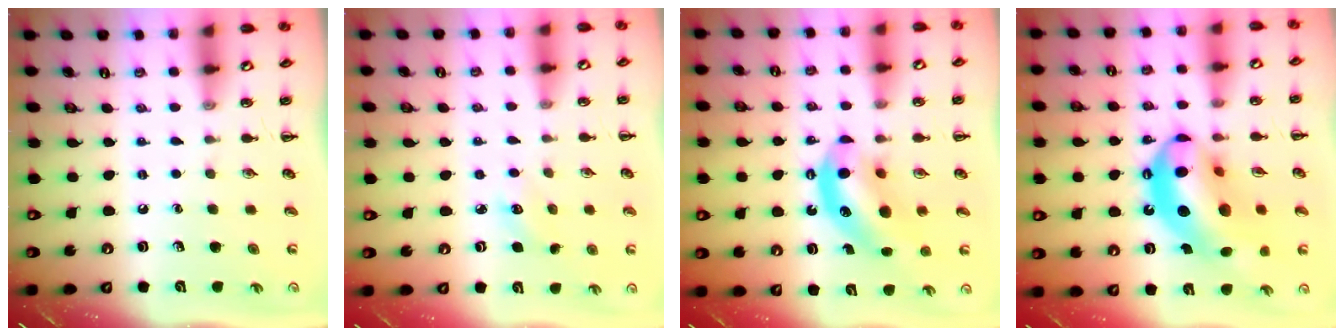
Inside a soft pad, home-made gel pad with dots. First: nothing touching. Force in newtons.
{"total": 3.6, "press": 3.4, "slide": 0.9}
{"total": 10.7, "press": 10.4, "slide": 2.6}
{"total": 20.3, "press": 19.6, "slide": 5.5}